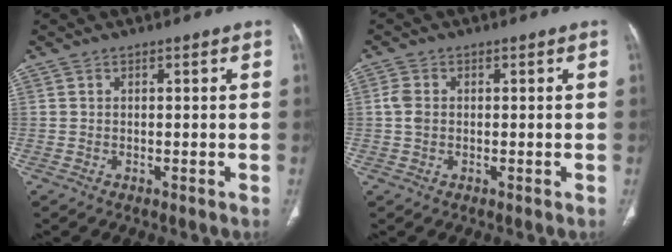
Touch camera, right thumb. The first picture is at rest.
{"total": 2.4, "force": [0.1, 1.7, 1.7], "torque": [-0.043, 0.003, -0.001]}